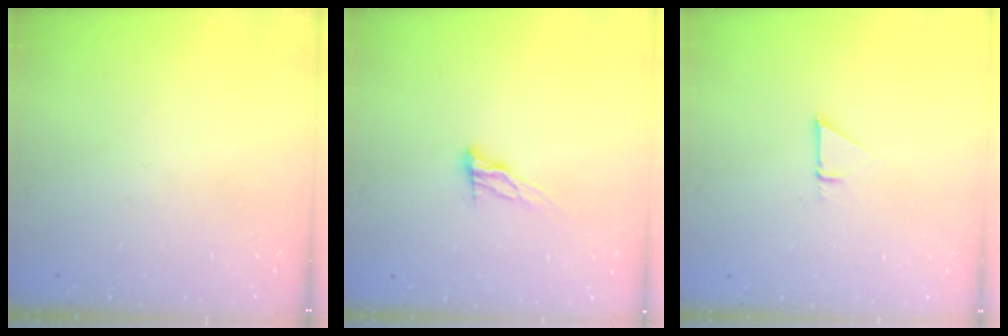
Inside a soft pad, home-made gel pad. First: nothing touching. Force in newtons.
{"total": 9.2, "press": 8.9, "slide": 2.5}
{"total": 1.4, "press": 1.4, "slide": 0.0}